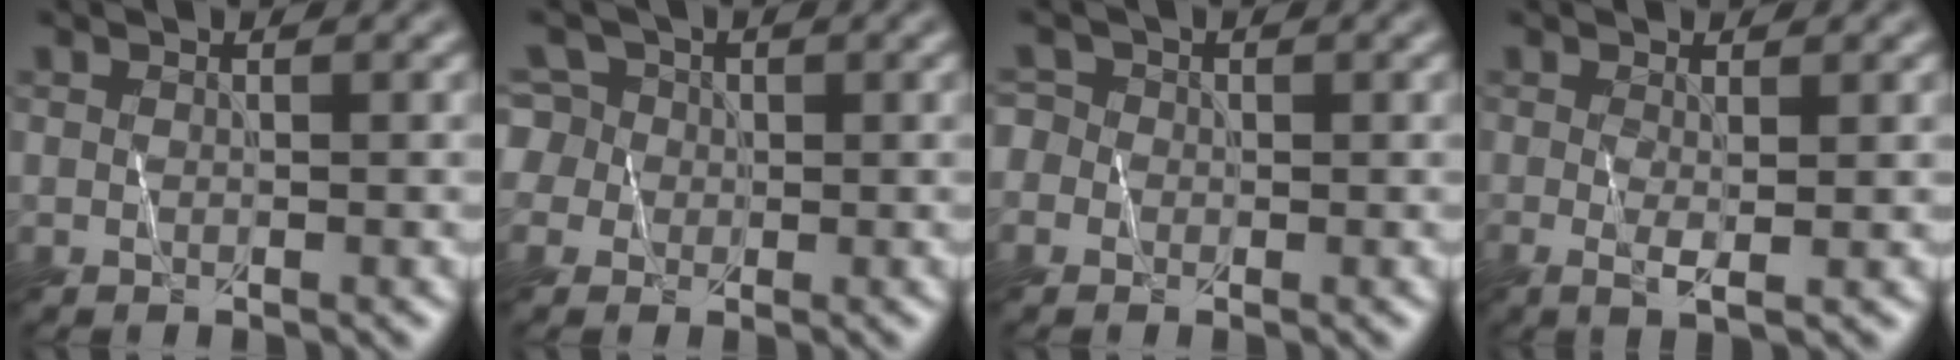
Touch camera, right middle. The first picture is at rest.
{"total": 3.6, "force": [0.5, 3.4, 1.0], "torque": [-0.012, 0.029, -0.013]}
{"total": 1.8, "force": [0.1, 1.7, 0.6], "torque": [0.001, 0.012, -0.015]}
{"total": 1.7, "force": [-0.1, 0.2, 1.7], "torque": [-0.033, -0.004, -0.001]}